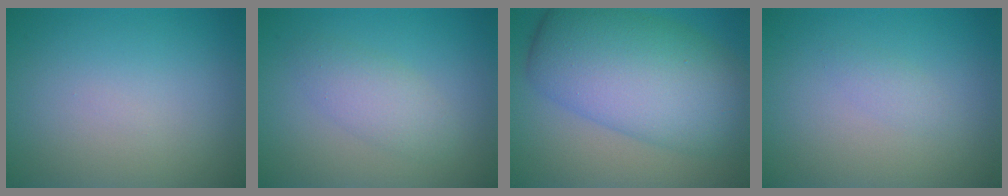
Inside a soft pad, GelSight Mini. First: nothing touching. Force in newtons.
{"total": 2.6, "press": 2.6, "slide": 0.1}
{"total": 11.2, "press": 11.2, "slide": 0.3}
{"total": 0.9, "press": 0.9, "slide": 0.0}